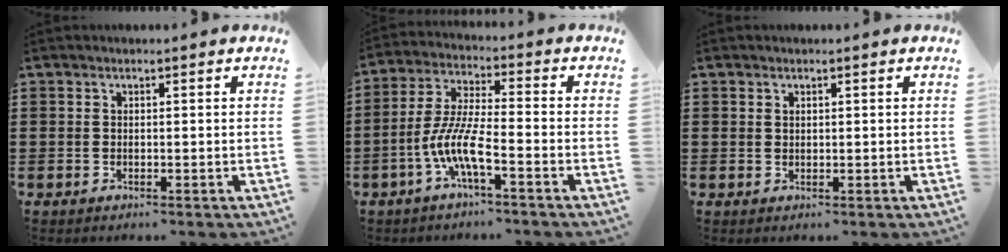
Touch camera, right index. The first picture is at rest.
{"total": 8.0, "force": [-3.7, 1.3, 7.0], "torque": [-0.164, -0.015, -0.077]}
{"total": 0.7, "force": [0.4, 0.5, 0.2], "torque": [-0.005, 0.002, 0.009]}